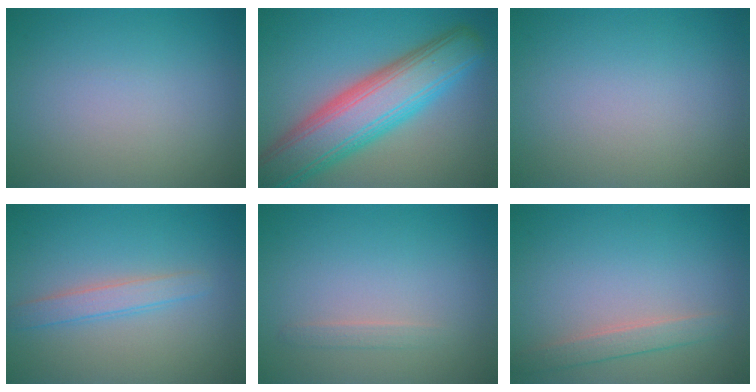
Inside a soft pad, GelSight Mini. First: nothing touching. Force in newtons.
{"total": 9.8, "press": 9.7, "slide": 0.5}
{"total": 0.0}
{"total": 2.1, "press": 2.1, "slide": 0.0}
{"total": 0.9, "press": 0.8, "slide": 0.1}
{"total": 1.8, "press": 1.8, "slide": 0.1}